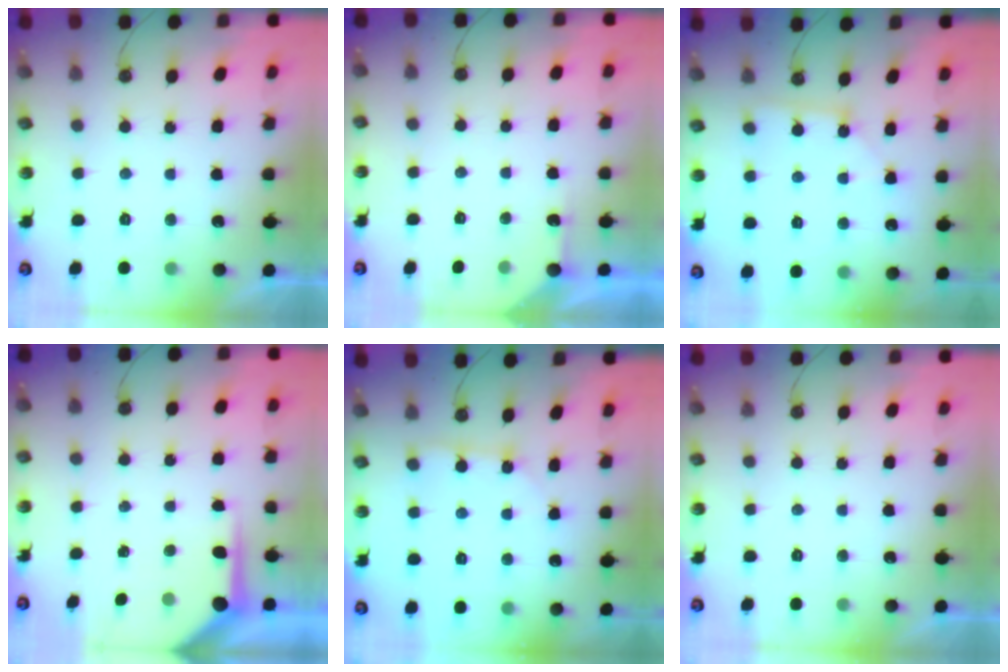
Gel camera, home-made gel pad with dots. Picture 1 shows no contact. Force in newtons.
{"total": 2.3, "press": 2.3, "slide": 0.2}
{"total": 2.7, "press": 2.7, "slide": 0.4}
{"total": 6.4, "press": 6.4, "slide": 0.4}
{"total": 2.2, "press": 2.2, "slide": 0.3}
{"total": 0.0}